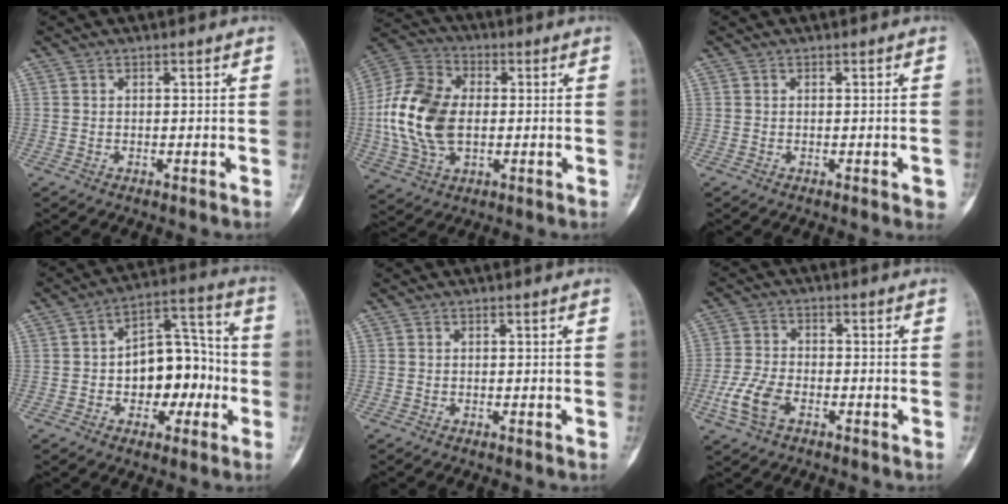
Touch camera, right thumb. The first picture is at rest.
{"total": 17.0, "force": [-0.2, 10.8, 13.1], "torque": [-0.262, 0.015, -0.004]}
{"total": 1.7, "force": [-0.7, 0.4, 1.5], "torque": [-0.009, -0.002, -0.008]}
{"total": 14.4, "force": [-2.4, 9.2, 10.9], "torque": [-0.112, 0.049, -0.034]}
{"total": 0.0}
{"total": 7.2, "force": [-3.1, 4.1, 5.1], "torque": [-0.115, 0.011, -0.063]}